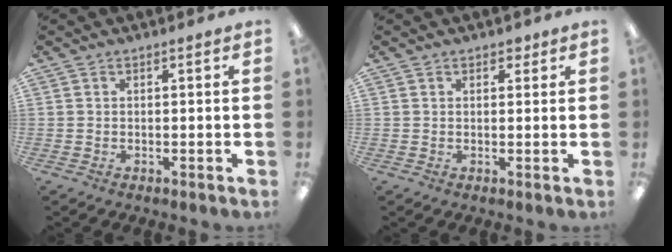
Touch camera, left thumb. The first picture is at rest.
{"total": 1.8, "force": [1.1, 1.3, 0.7], "torque": [0.002, -0.003, 0.016]}